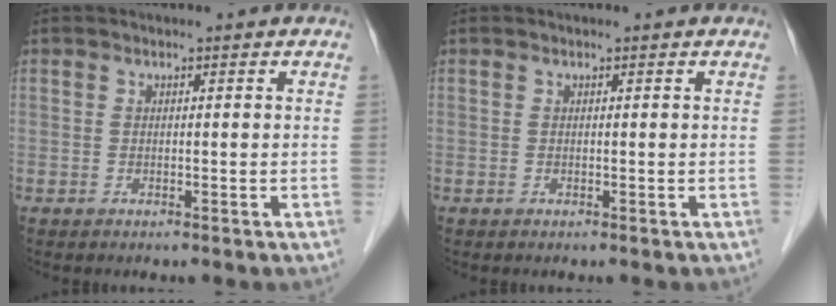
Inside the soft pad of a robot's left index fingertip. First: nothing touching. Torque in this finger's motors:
{"motor_torque": [-0.09, 0.11, -0.02, 0.00]}